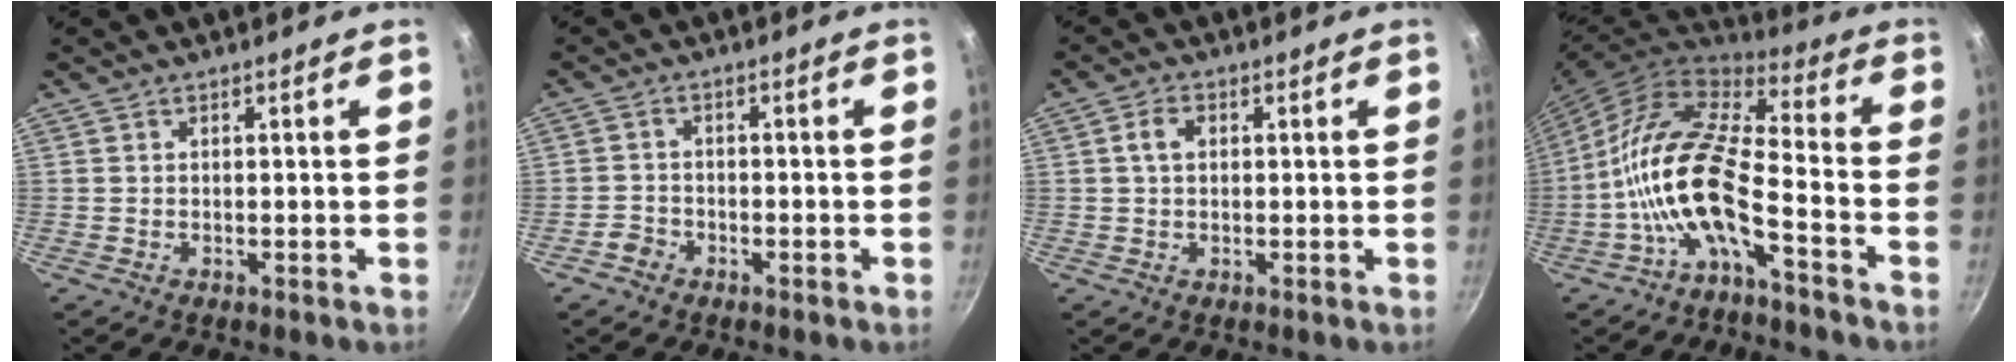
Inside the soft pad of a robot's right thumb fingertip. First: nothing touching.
{"total": 2.4, "force": [-1.7, 1.6, 0.5], "torque": [-0.005, 0.022, -0.028]}
{"total": 3.3, "force": [0.7, 2.3, 2.3], "torque": [-0.036, 0.007, 0.009]}
{"total": 15.1, "force": [-5.7, 5.5, 12.8], "torque": [-0.246, 0.056, -0.123]}